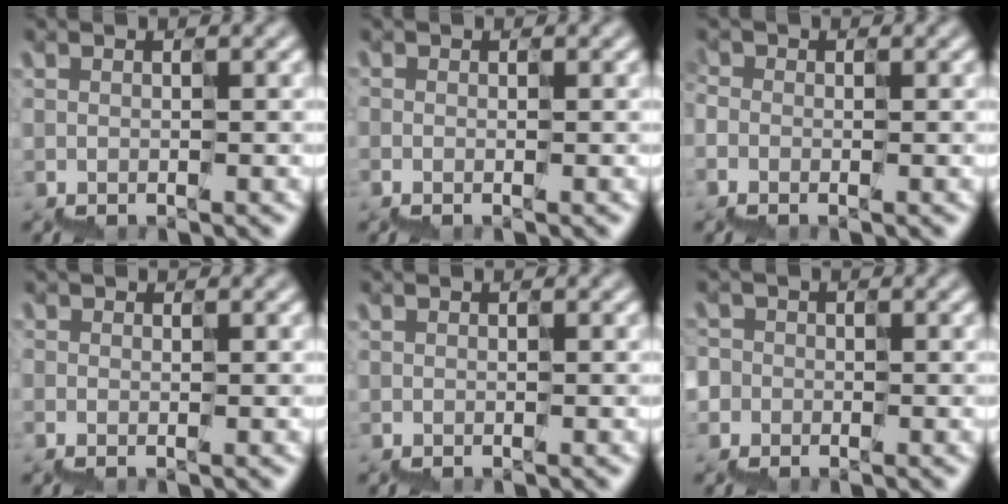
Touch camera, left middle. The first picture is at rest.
{"total": 0.0}
{"total": 0.7, "force": [-0.5, 0.5, 0.2], "torque": [-0.001, 0.006, -0.012]}
{"total": 0.0}
{"total": 0.0}
{"total": 1.8, "force": [-0.9, 1.5, -0.4], "torque": [0.019, 0.009, -0.017]}